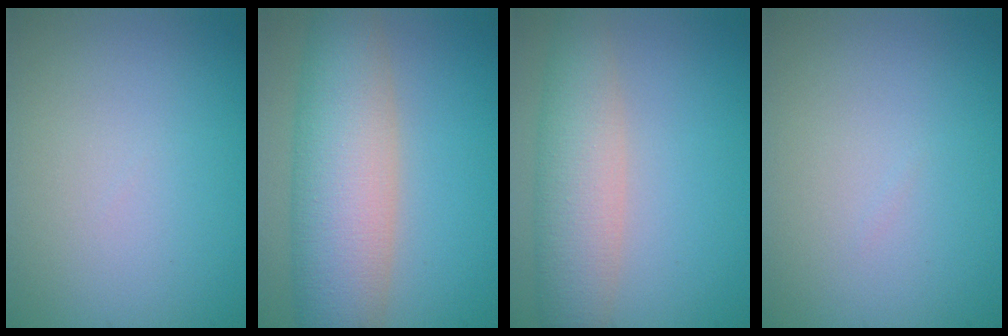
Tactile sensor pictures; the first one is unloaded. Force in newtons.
{"total": 8.9, "press": 8.9, "slide": 0.5}
{"total": 5.2, "press": 5.2, "slide": 0.4}
{"total": 0.0}